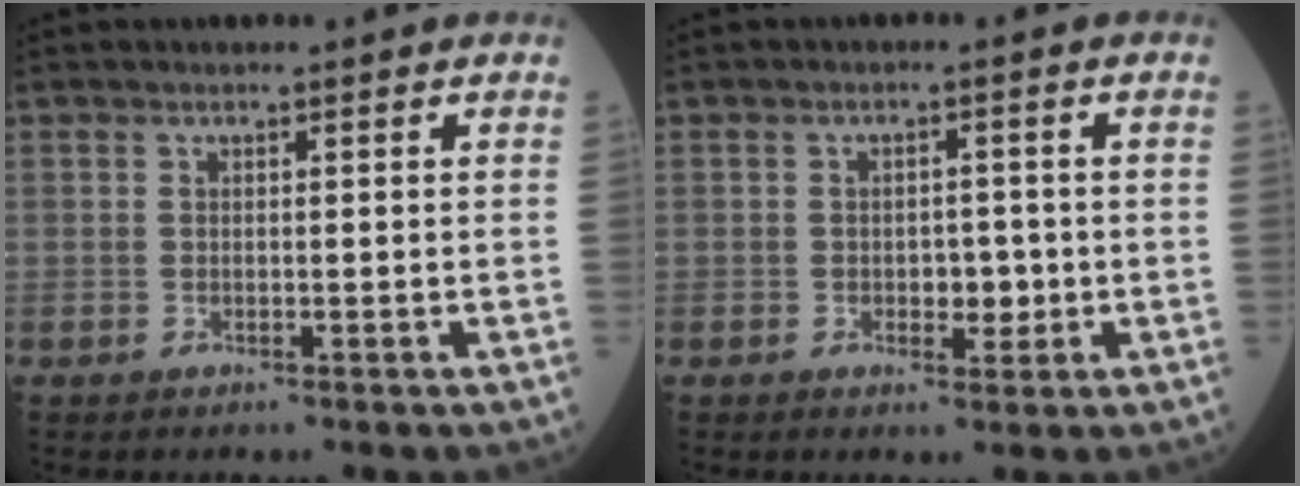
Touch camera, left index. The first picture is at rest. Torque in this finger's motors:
{"motor_torque": [0.13, 0.15, 0.05, 0.01]}